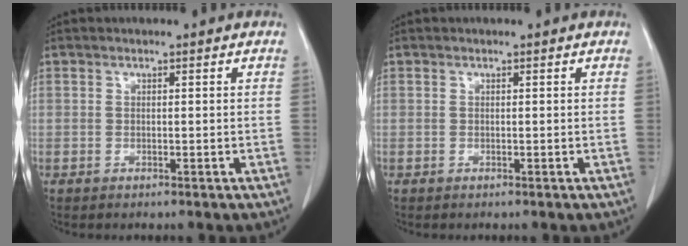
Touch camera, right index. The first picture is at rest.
{"total": 0.0}